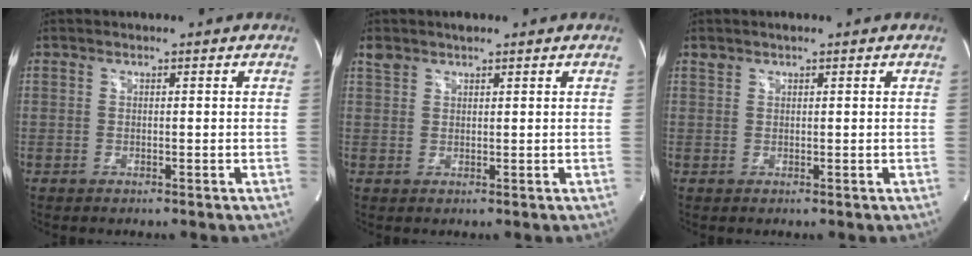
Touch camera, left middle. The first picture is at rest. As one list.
[{"total": 2.3, "force": [1.9, 0.8, 0.9], "torque": [-0.024, 0.015, 0.037]}, {"total": 1.1, "force": [0.9, 0.2, 0.6], "torque": [-0.018, 0.012, 0.020]}]